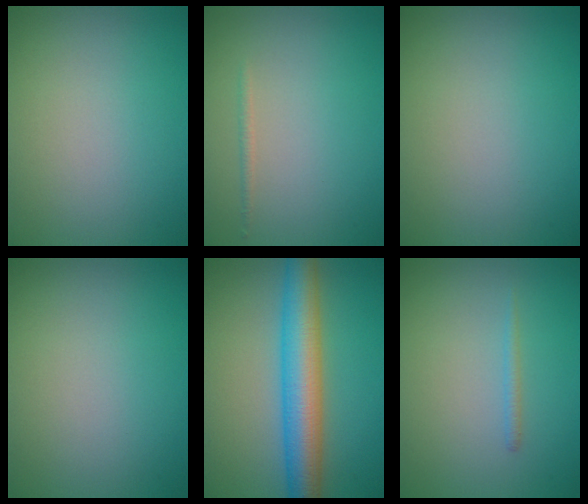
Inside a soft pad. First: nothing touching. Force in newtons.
{"total": 0.6, "press": 0.6, "slide": 0.0}
{"total": 0.0}
{"total": 0.0}
{"total": 6.9, "press": 6.9, "slide": 0.1}
{"total": 0.8, "press": 0.8, "slide": 0.1}